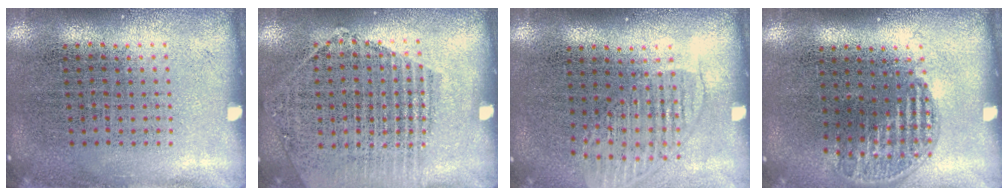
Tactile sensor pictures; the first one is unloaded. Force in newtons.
{"total": 1.4, "press": 1.4, "slide": 0.1}
{"total": 1.6, "press": 1.3, "slide": 0.9}
{"total": 1.2, "press": 1.0, "slide": 0.6}